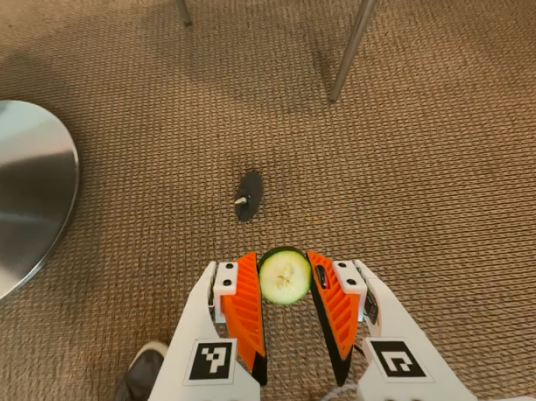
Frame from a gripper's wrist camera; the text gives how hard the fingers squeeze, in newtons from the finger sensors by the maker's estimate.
{"total": 8.3, "left": 8.2, "right": 8.4}